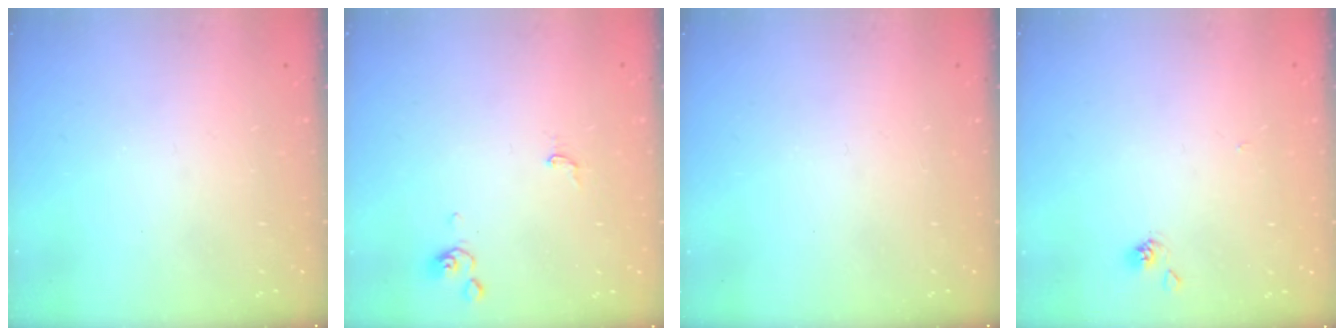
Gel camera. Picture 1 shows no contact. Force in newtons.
{"total": 2.2, "press": 2.2, "slide": 0.3}
{"total": 0.0}
{"total": 1.8, "press": 1.8, "slide": 0.1}